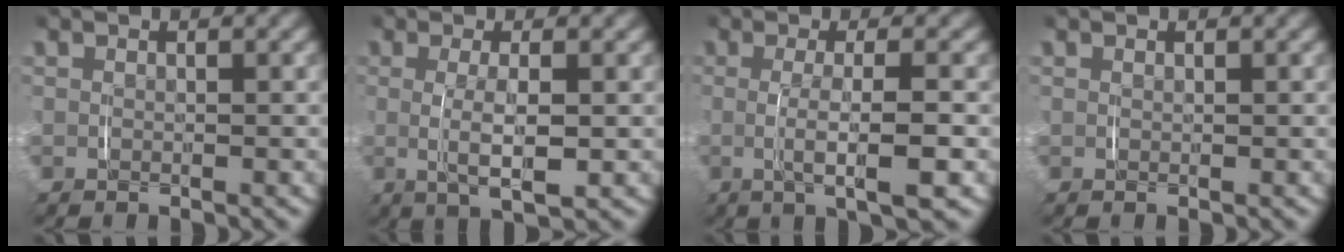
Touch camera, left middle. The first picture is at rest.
{"total": 4.2, "force": [-0.2, 1.1, 4.1], "torque": [-0.070, -0.006, 0.002]}
{"total": 4.6, "force": [-0.7, 0.5, 4.6], "torque": [-0.072, -0.003, -0.009]}
{"total": 0.0}